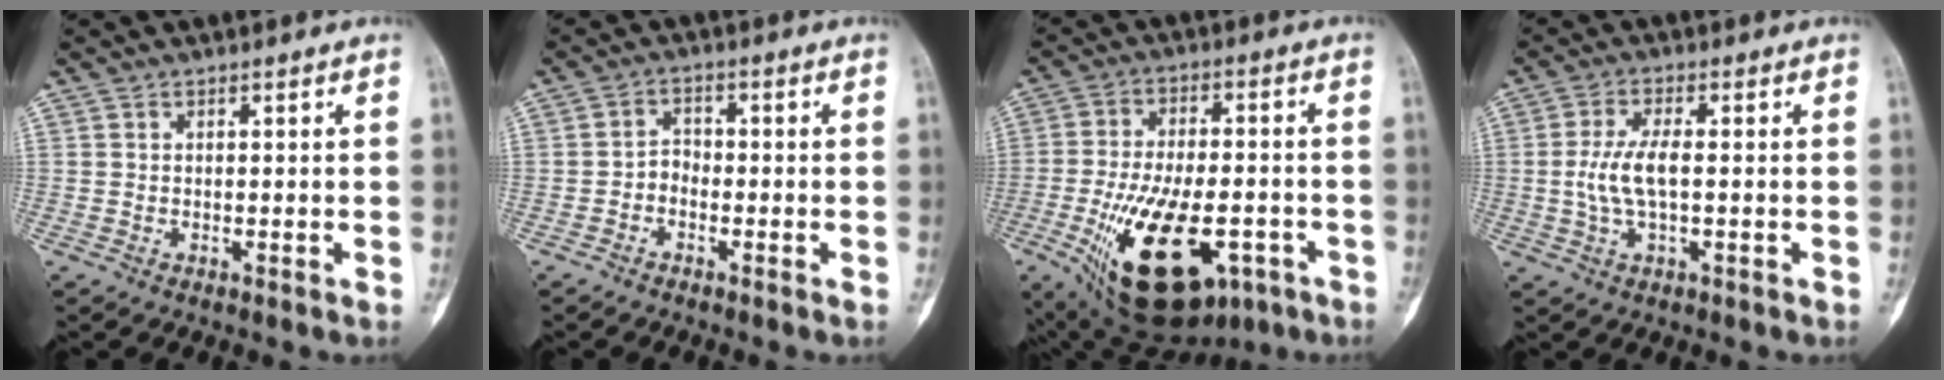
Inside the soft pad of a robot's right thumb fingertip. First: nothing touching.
{"total": 2.6, "force": [-1.3, 1.9, 1.2], "torque": [-0.009, 0.017, -0.030]}
{"total": 21.9, "force": [-8.5, 10.8, 17.1], "torque": [-0.304, 0.006, -0.115]}
{"total": 6.4, "force": [-0.2, 2.4, 5.9], "torque": [-0.132, 0.008, -0.007]}